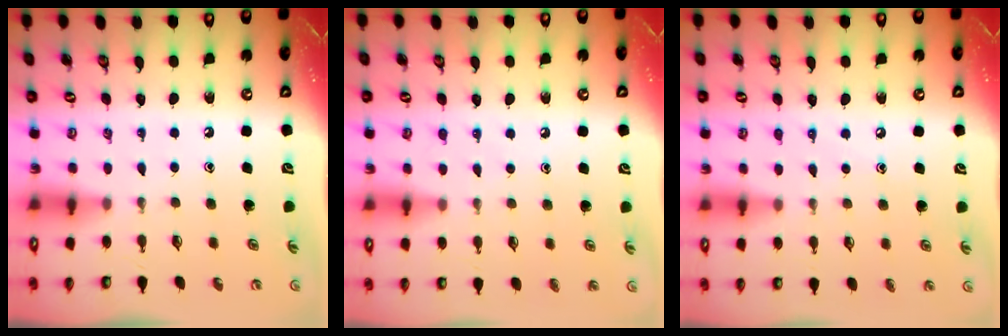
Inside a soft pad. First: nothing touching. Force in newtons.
{"total": 5.4, "press": 5.3, "slide": 0.7}
{"total": 4.3, "press": 4.3, "slide": 0.5}